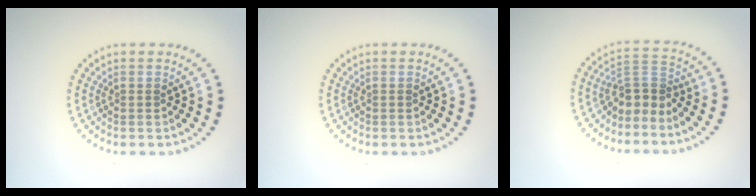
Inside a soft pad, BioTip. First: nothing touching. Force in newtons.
{"total": 0.0}
{"total": 3.0, "press": 2.1, "slide": 2.2}